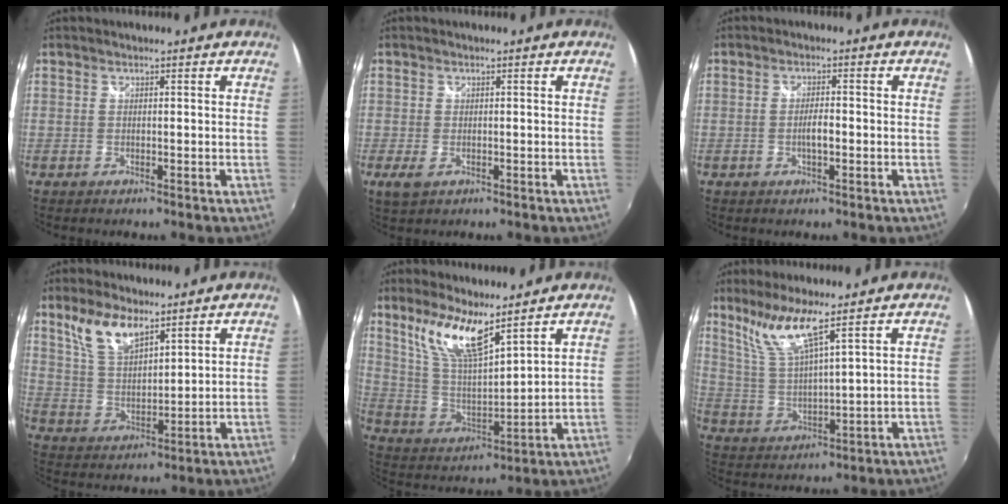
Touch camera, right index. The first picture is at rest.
{"total": 2.9, "force": [-1.2, 1.6, 2.0], "torque": [-0.042, -0.010, -0.018]}
{"total": 2.6, "force": [-0.7, 0.7, 2.4], "torque": [-0.042, -0.001, -0.013]}
{"total": 9.3, "force": [6.2, 3.8, 5.8], "torque": [-0.113, 0.008, 0.130]}
{"total": 12.0, "force": [8.5, 2.8, 8.1], "torque": [-0.155, 0.001, 0.176]}
{"total": 8.7, "force": [6.2, 0.0, 6.1], "torque": [-0.115, 0.002, 0.133]}